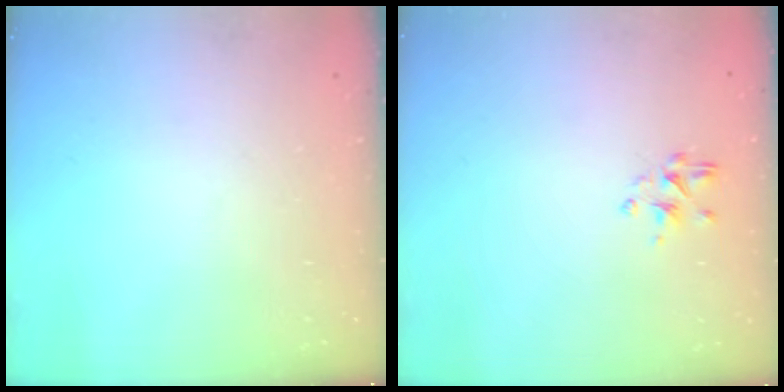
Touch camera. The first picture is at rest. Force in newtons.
{"total": 2.3, "press": 2.1, "slide": 0.7}